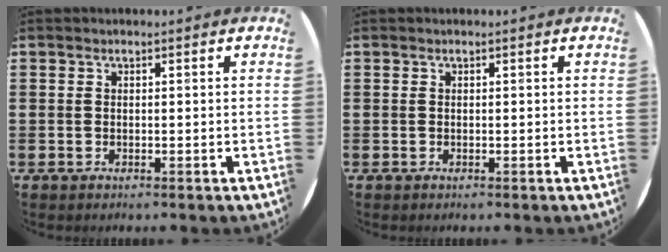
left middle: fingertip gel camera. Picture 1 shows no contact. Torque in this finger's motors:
{"motor_torque": [-0.03, 0.01, 0.00, -0.01]}